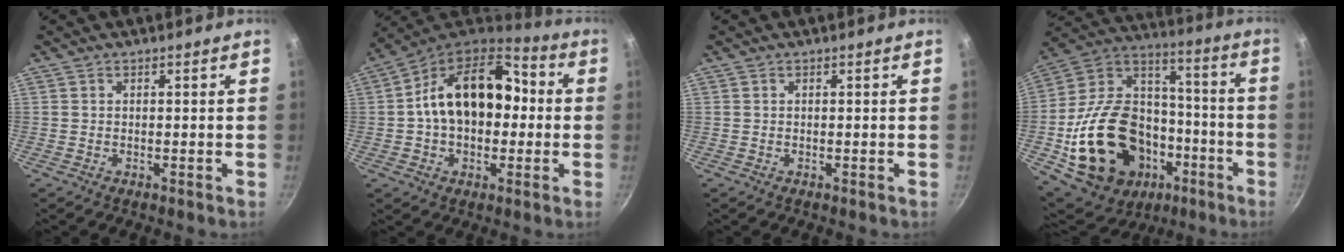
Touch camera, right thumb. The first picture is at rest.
{"total": 20.4, "force": [1.0, 13.7, 15.1], "torque": [-0.216, 0.045, 0.000]}
{"total": 0.0}
{"total": 30.7, "force": [-9.0, 22.4, 19.0], "torque": [-0.312, 0.072, -0.130]}